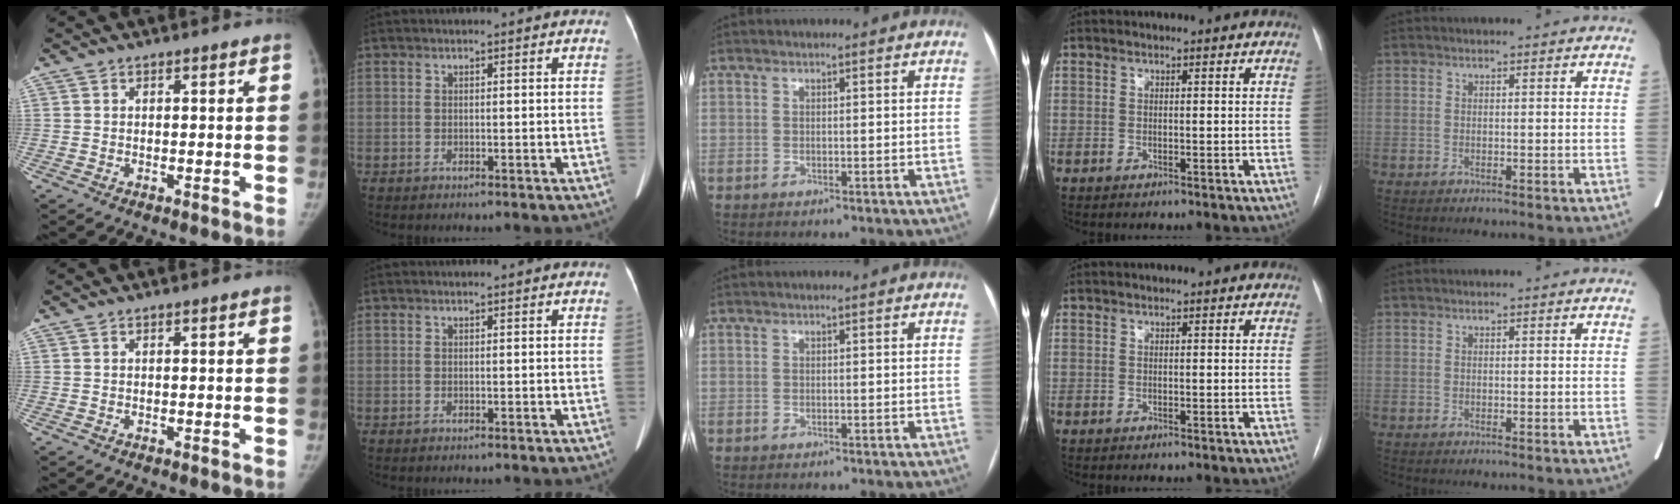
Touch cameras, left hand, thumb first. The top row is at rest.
{}